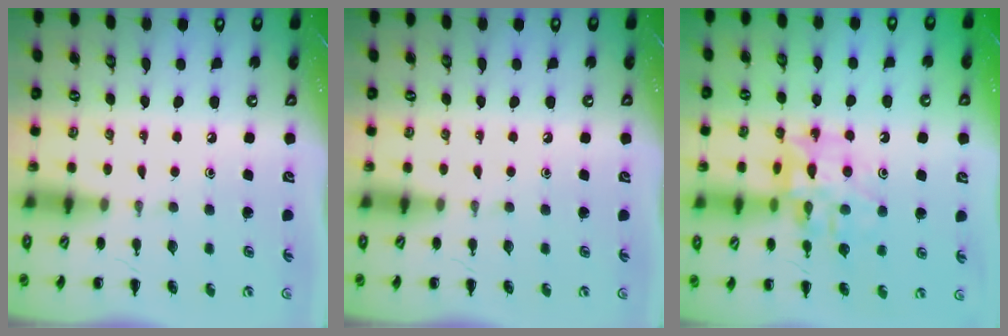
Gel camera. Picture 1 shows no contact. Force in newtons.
{"total": 0.0}
{"total": 13.4, "press": 13.3, "slide": 2.0}